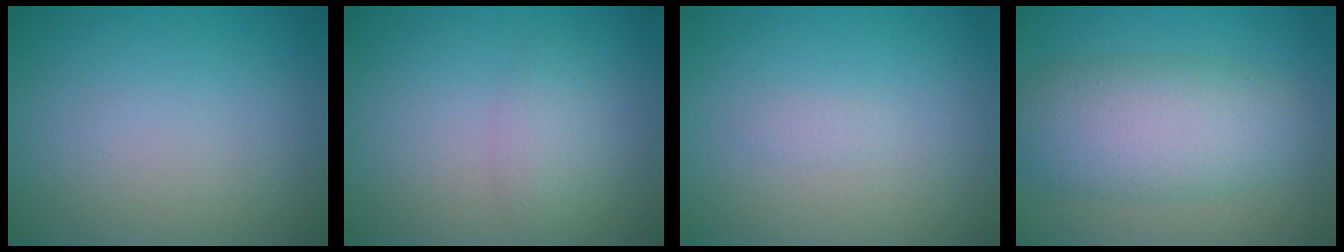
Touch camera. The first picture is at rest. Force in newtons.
{"total": 2.0, "press": 2.0, "slide": 0.1}
{"total": 0.5, "press": 0.5, "slide": 0.0}
{"total": 7.3, "press": 7.3, "slide": 0.4}